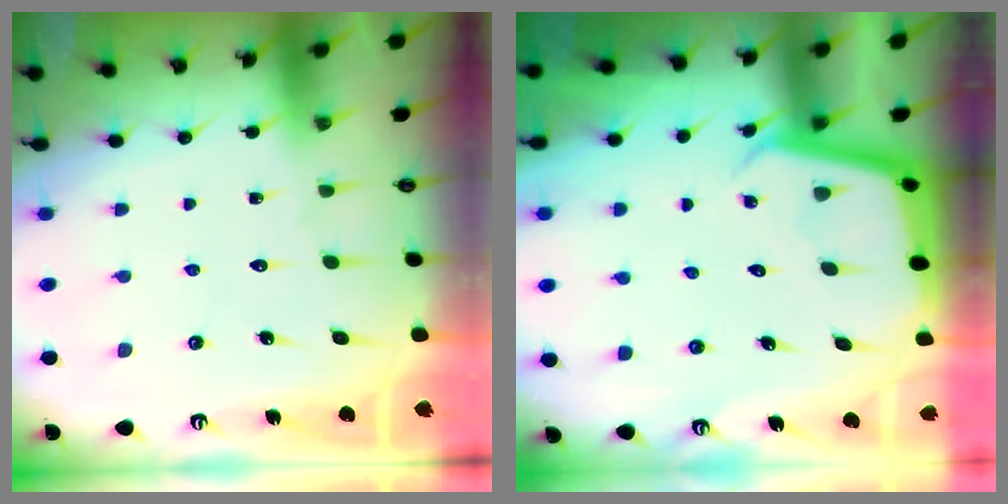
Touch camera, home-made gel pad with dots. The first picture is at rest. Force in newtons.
{"total": 3.3, "press": 3.3, "slide": 0.2}